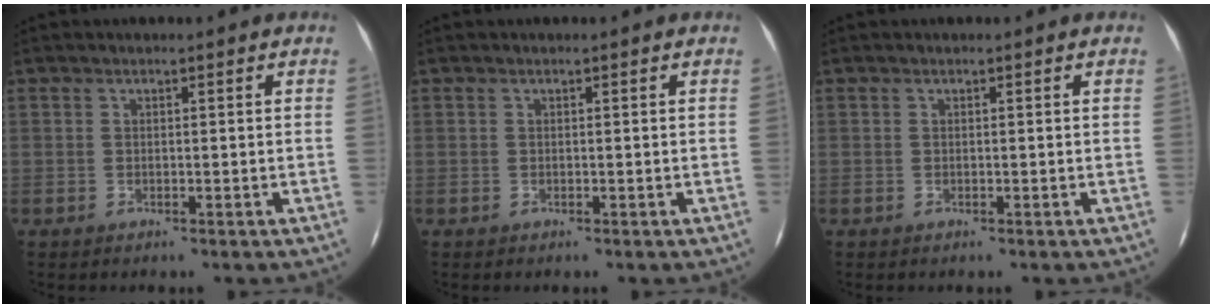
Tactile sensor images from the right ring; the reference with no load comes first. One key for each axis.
{"total": 0.0}
{"total": 0.0}